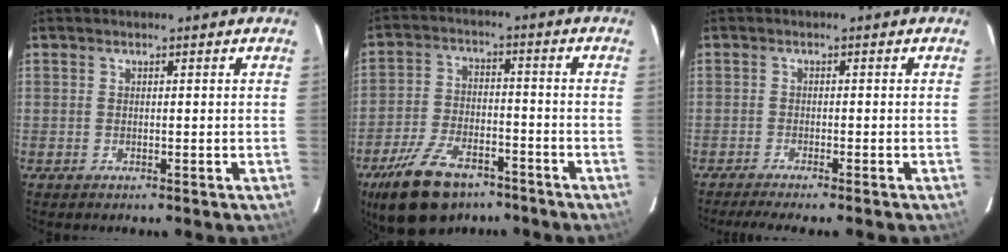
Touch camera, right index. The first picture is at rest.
{"total": 15.0, "force": [-10.3, 7.4, 8.0], "torque": [-0.178, -0.010, -0.173]}
{"total": 5.5, "force": [-4.8, -0.2, 2.7], "torque": [-0.059, -0.014, -0.076]}